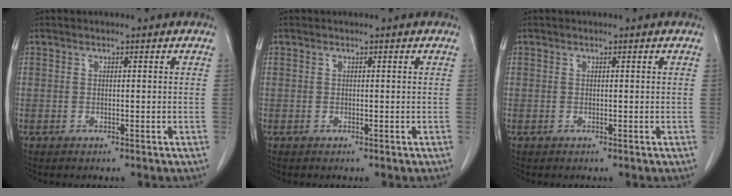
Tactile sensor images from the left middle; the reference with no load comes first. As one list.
[{"total": 0.0}, {"total": 0.0}]